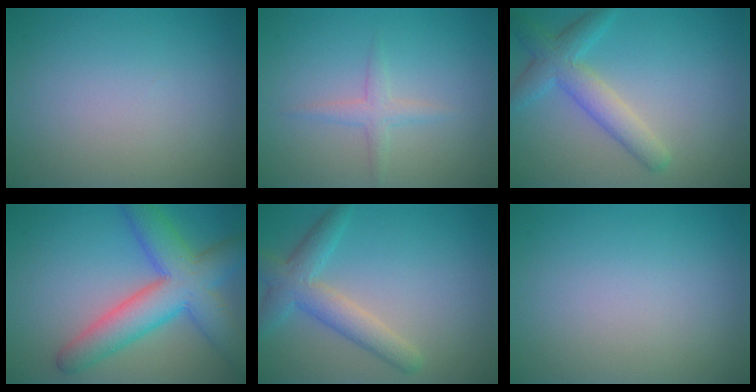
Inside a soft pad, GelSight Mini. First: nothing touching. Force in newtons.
{"total": 1.6, "press": 1.6, "slide": 0.0}
{"total": 4.0, "press": 4.0, "slide": 0.2}
{"total": 8.2, "press": 8.2, "slide": 0.3}
{"total": 4.0, "press": 4.0, "slide": 0.3}
{"total": 0.0}